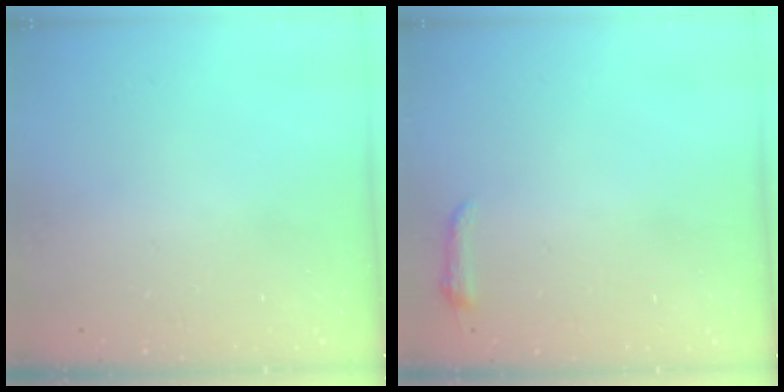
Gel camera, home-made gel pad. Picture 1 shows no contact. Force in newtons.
{"total": 3.7, "press": 3.7, "slide": 0.7}